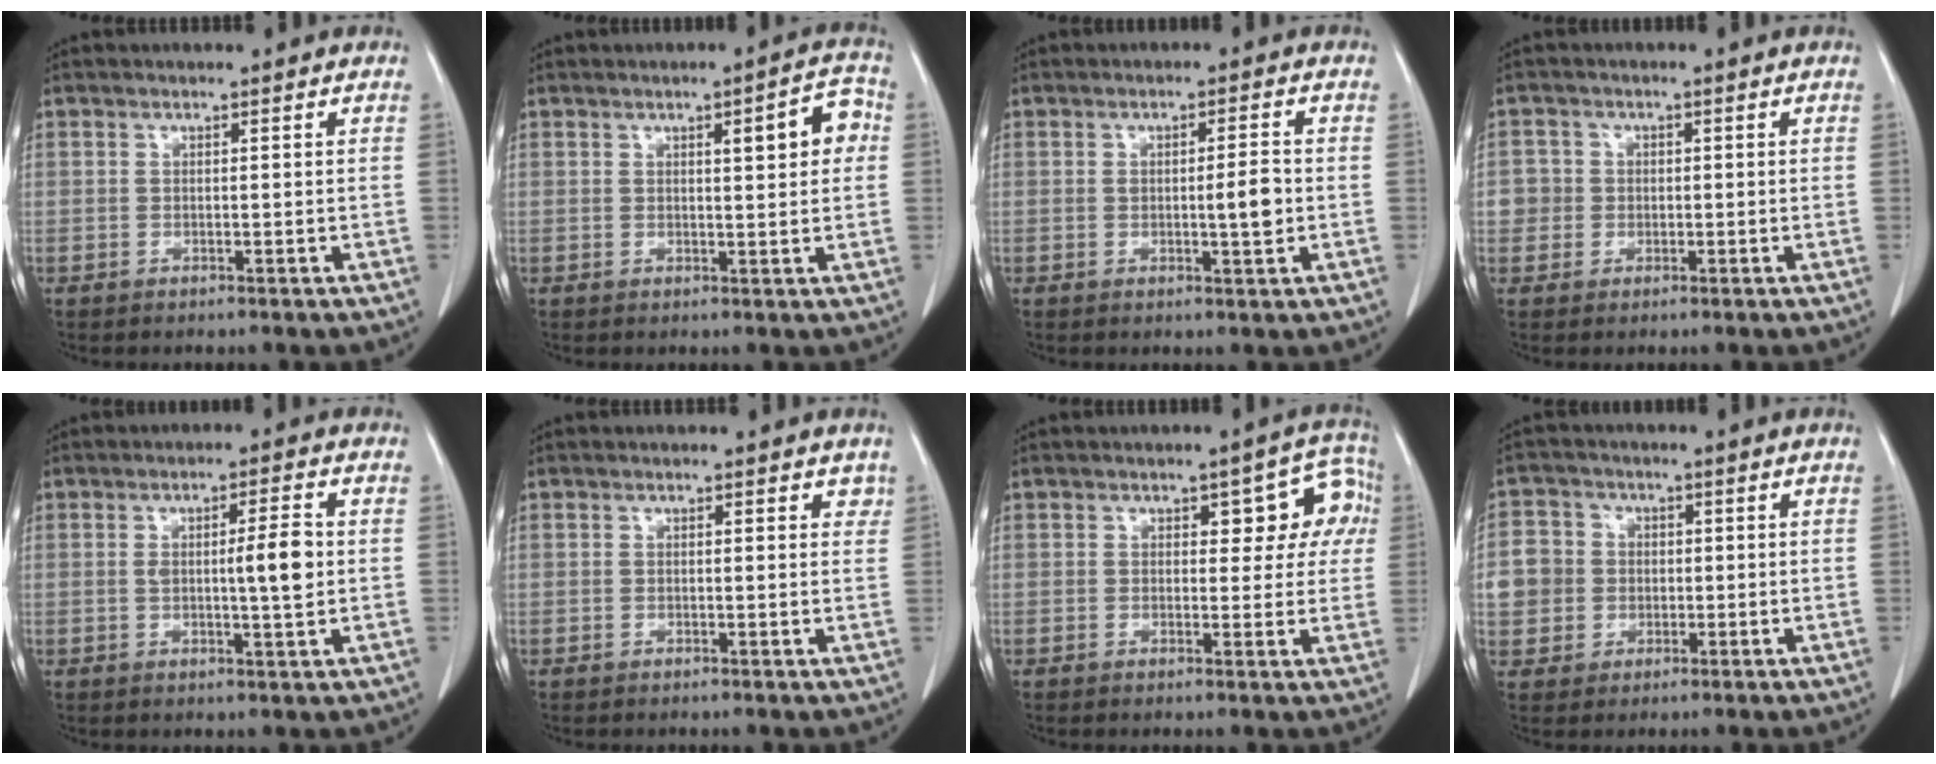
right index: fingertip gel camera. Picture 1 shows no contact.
{"total": 5.8, "force": [1.3, 1.4, 5.4], "torque": [-0.067, 0.015, 0.015]}
{"total": 3.9, "force": [-0.3, 0.6, 3.8], "torque": [-0.057, -0.001, -0.003]}
{"total": 3.1, "force": [-0.1, 3.1, 0.0], "torque": [0.015, 0.009, -0.003]}
{"total": 5.6, "force": [0.3, 0.8, 5.5], "torque": [-0.082, 0.003, 0.004]}
{"total": 1.5, "force": [0.9, 0.8, 0.9], "torque": [-0.001, 0.000, 0.005]}
{"total": 7.0, "force": [1.9, 3.7, 5.6], "torque": [-0.045, 0.029, 0.020]}
{"total": 8.7, "force": [0.1, 8.4, 2.0], "torque": [-0.059, 0.029, 0.014]}